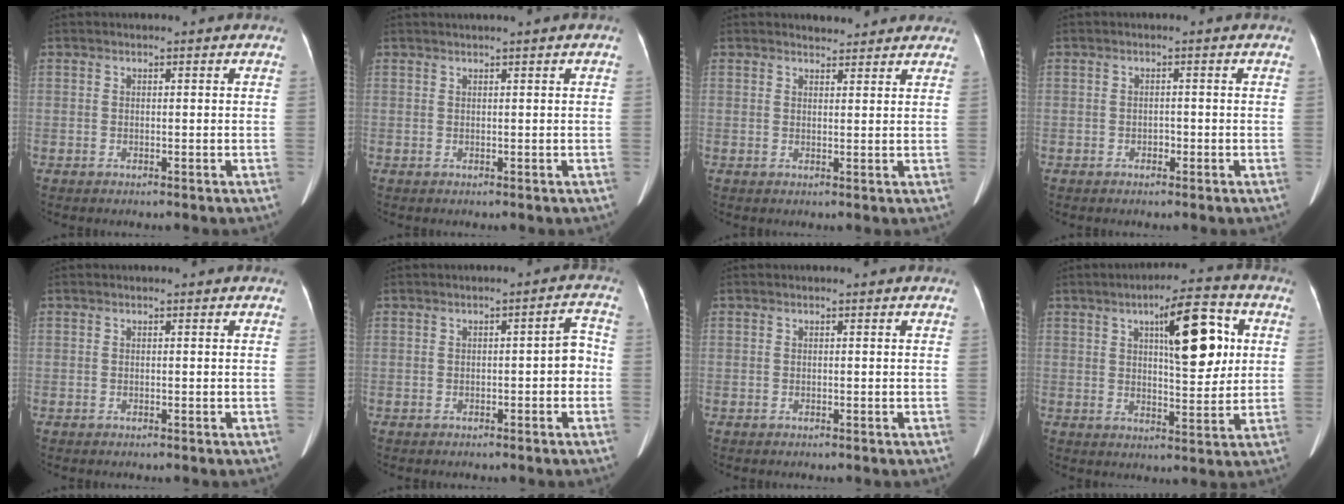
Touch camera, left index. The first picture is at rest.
{"total": 1.2, "force": [0.7, -0.3, 0.9], "torque": [-0.018, 0.011, 0.017]}
{"total": 4.3, "force": [4.0, 1.5, 0.7], "torque": [-0.004, 0.012, 0.045]}
{"total": 0.9, "force": [-0.5, 0.6, 0.5], "torque": [-0.006, 0.004, -0.008]}
{"total": 0.0}
{"total": 3.5, "force": [-0.8, 1.2, 3.1], "torque": [-0.029, 0.020, -0.012]}
{"total": 0.0}
{"total": 11.2, "force": [3.6, 3.2, 10.2], "torque": [-0.145, 0.016, 0.053]}